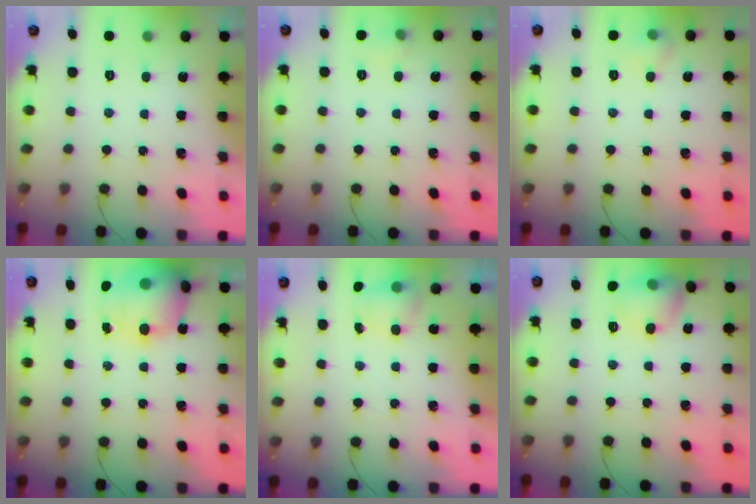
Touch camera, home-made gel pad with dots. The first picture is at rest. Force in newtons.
{"total": 5.4, "press": 5.1, "slide": 1.6}
{"total": 5.3, "press": 5.1, "slide": 1.4}
{"total": 16.9, "press": 16.5, "slide": 3.7}
{"total": 4.7, "press": 4.6, "slide": 1.0}
{"total": 10.6, "press": 10.5, "slide": 1.6}